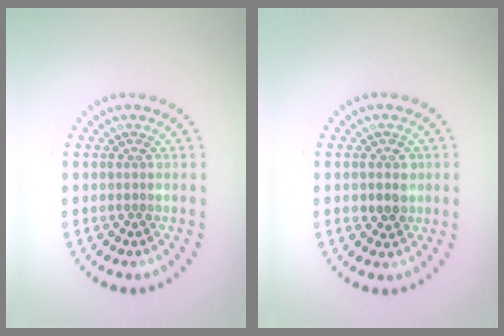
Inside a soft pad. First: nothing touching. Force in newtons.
{"total": 1.3, "press": 1.3, "slide": 0.4}